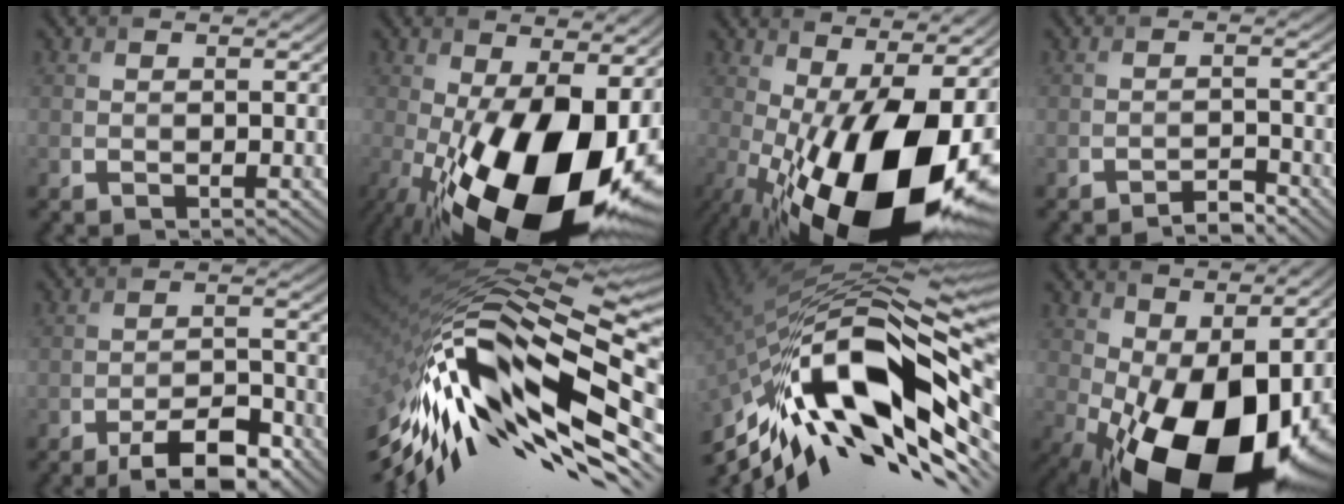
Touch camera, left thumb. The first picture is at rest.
{"total": 21.0, "force": [-4.8, 9.9, 17.9], "torque": [-0.315, -0.033, -0.063]}
{"total": 21.4, "force": [-4.3, 8.7, 19.0], "torque": [-0.307, -0.012, -0.066]}
{"total": 2.0, "force": [-1.8, 0.3, 0.8], "torque": [-0.010, 0.004, -0.036]}
{"total": 7.5, "force": [-5.2, 2.5, 4.7], "torque": [-0.071, 0.002, -0.088]}
{"total": 19.1, "force": [-7.1, 7.2, 16.2], "torque": [-0.324, -0.024, -0.132]}
{"total": 20.0, "force": [-6.1, 6.6, 17.9], "torque": [-0.340, -0.005, -0.125]}
{"total": 18.9, "force": [-2.1, 9.7, 16.2], "torque": [-0.264, -0.023, -0.019]}